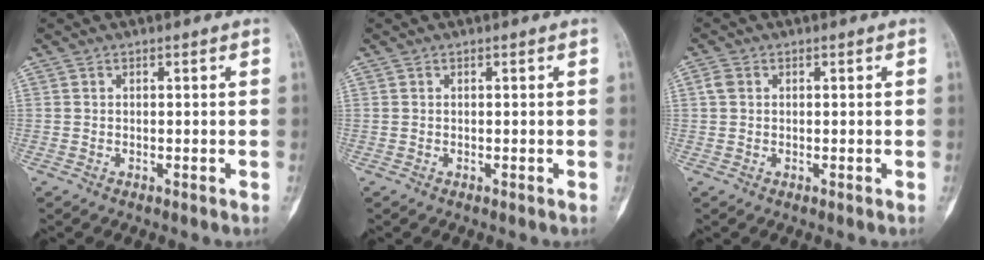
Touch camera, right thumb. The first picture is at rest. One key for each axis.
{"total": 0.0}
{"total": 1.6, "fx": 0.3, "fy": 1.3, "fz": 0.9, "tx": -0.021, "ty": 0.003, "tz": 0.005}